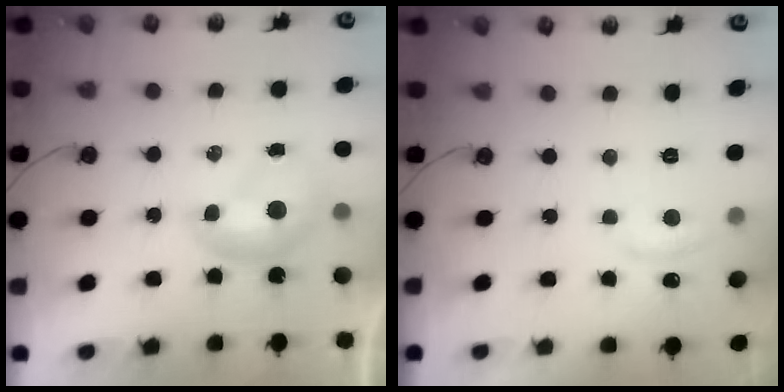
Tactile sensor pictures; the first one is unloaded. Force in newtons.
{"total": 1.7, "press": 1.6, "slide": 0.7}